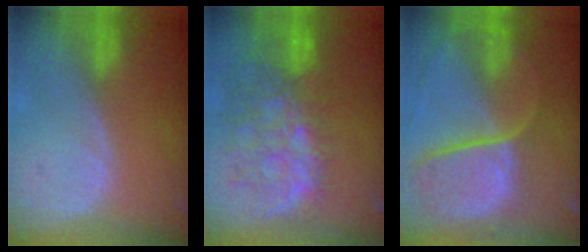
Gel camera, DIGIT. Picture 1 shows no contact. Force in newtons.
{"total": 11.2, "press": 9.7, "slide": 5.5}
{"total": 11.4, "press": 9.4, "slide": 6.4}